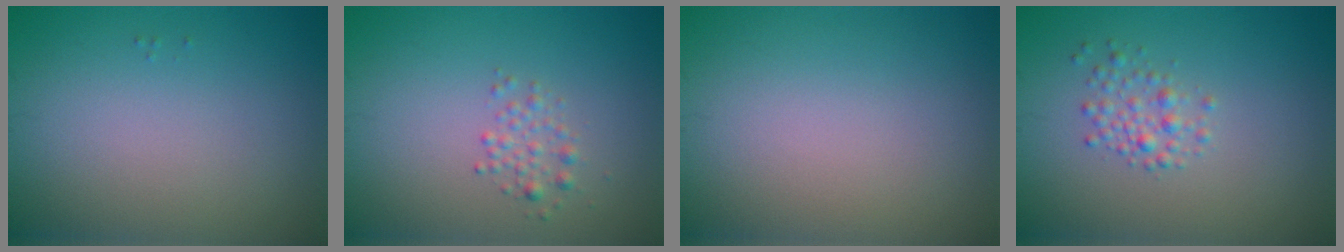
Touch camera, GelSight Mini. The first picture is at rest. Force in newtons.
{"total": 1.4, "press": 1.4, "slide": 0.0}
{"total": 0.0}
{"total": 1.8, "press": 1.8, "slide": 0.0}